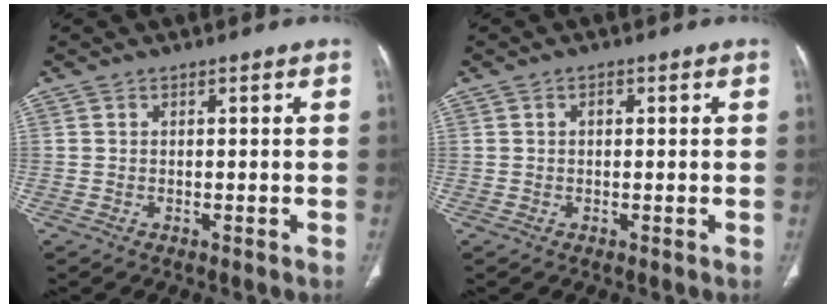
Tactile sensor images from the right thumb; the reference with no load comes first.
{"total": 1.1, "force": [0.4, 0.7, 0.8], "torque": [-0.010, 0.005, 0.005]}